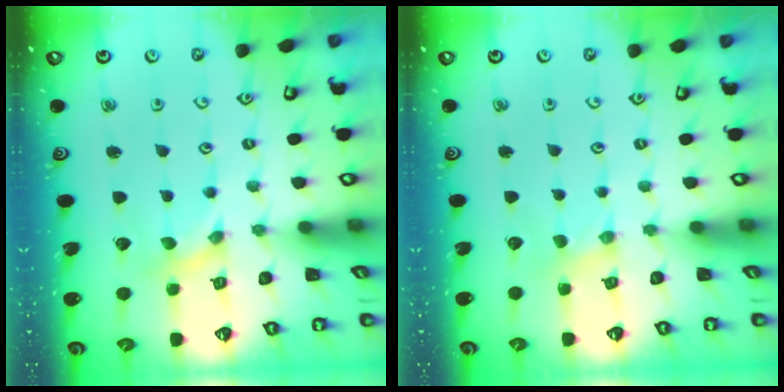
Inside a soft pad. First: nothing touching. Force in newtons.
{"total": 2.0, "press": 2.0, "slide": 0.3}